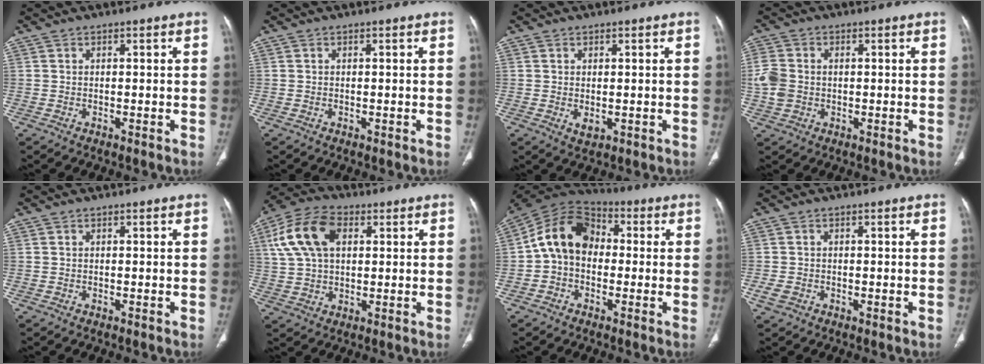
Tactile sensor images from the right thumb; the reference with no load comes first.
{"total": 0.0}
{"total": 2.1, "force": [-0.3, 1.2, 1.8], "torque": [-0.030, -0.006, 0.004]}
{"total": 6.1, "force": [-0.5, 4.8, 3.6], "torque": [-0.088, 0.006, -0.012]}
{"total": 0.0}
{"total": 13.1, "force": [3.9, 8.2, 9.5], "torque": [-0.186, 0.017, 0.070]}
{"total": 12.3, "force": [-0.1, 9.3, 8.1], "torque": [-0.127, 0.039, -0.018]}
{"total": 2.0, "force": [-0.6, 1.6, 1.2], "torque": [-0.025, 0.002, -0.009]}